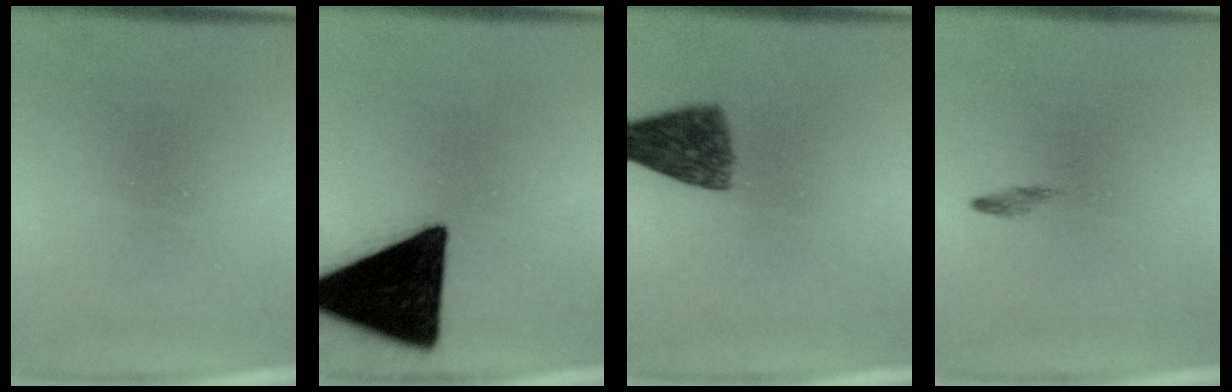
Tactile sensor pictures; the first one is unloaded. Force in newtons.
{"total": 19.8}
{"total": 6.9}
{"total": 0.7}